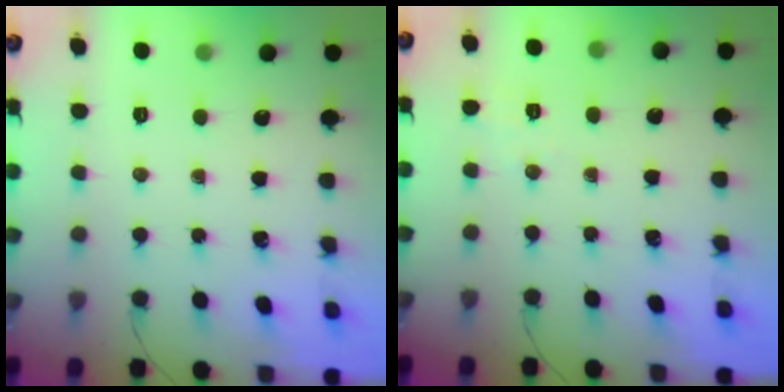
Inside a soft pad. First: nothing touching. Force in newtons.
{"total": 1.3, "press": 0.5, "slide": 1.3}